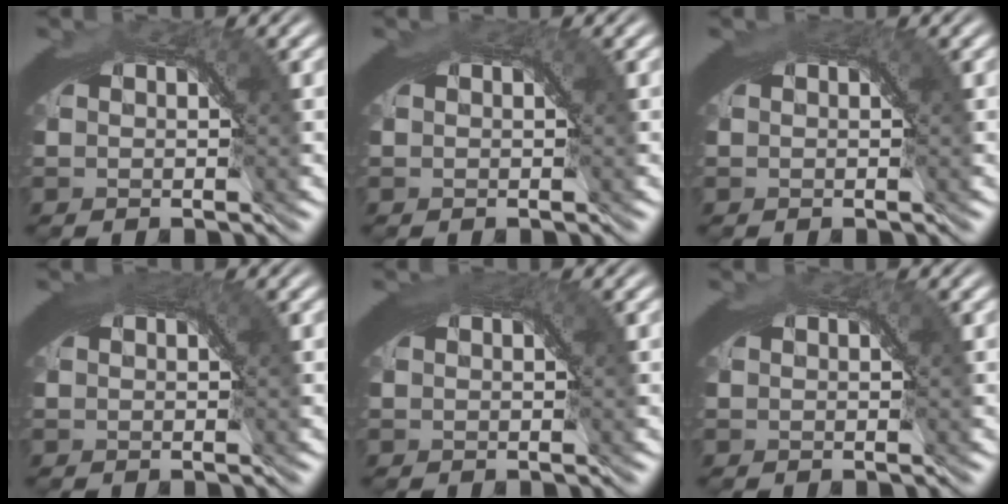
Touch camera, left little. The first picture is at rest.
{"total": 0.0}
{"total": 0.7, "force": [0.3, 0.2, 0.6], "torque": [-0.005, 0.000, 0.004]}
{"total": 1.3, "force": [0.8, 0.2, 1.0], "torque": [-0.009, 0.002, 0.010]}
{"total": 1.2, "force": [0.6, 0.2, 1.0], "torque": [-0.009, 0.002, 0.007]}
{"total": 0.0}